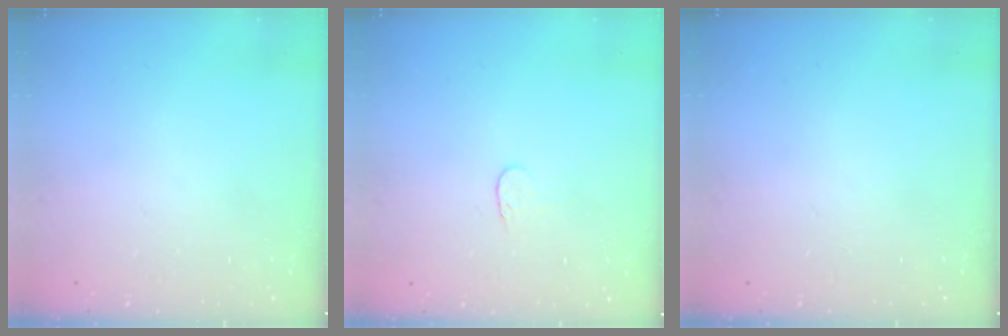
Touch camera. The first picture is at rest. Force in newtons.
{"total": 3.6, "press": 3.6, "slide": 0.3}
{"total": 0.0}